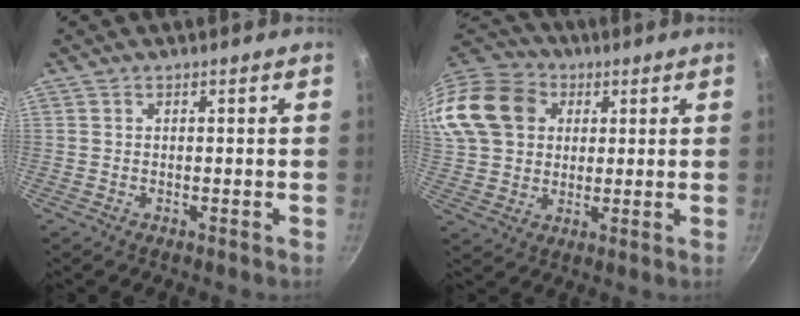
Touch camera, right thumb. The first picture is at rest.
{"total": 21.8, "force": [6.6, 17.4, 11.5], "torque": [-0.250, 0.033, 0.119]}